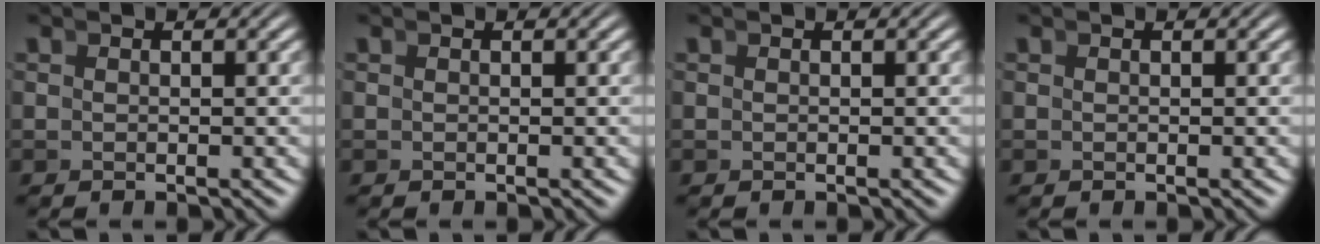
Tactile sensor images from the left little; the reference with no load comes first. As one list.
[{"total": 0.0}, {"total": 0.0}, {"total": 0.0}]